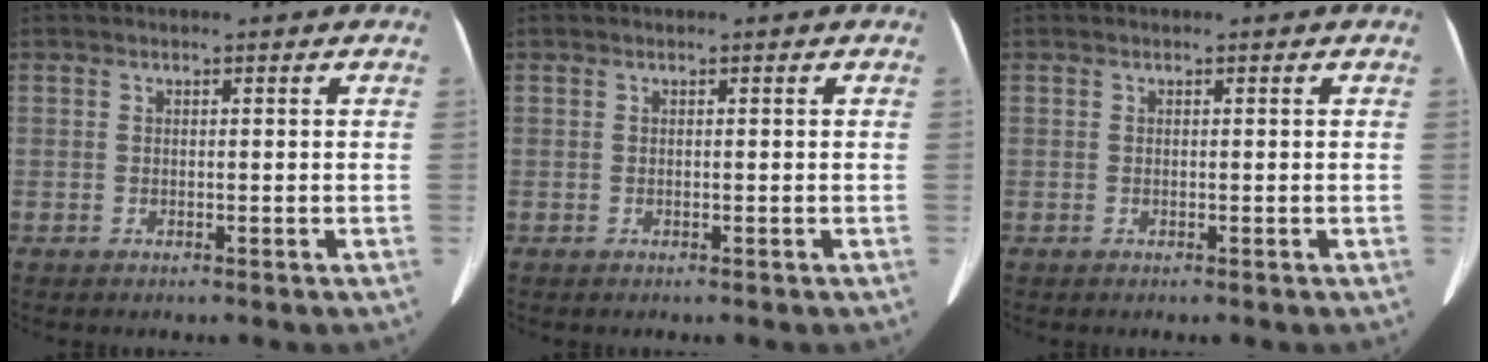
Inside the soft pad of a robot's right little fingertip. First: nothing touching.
{"total": 0.0}
{"total": 0.0}